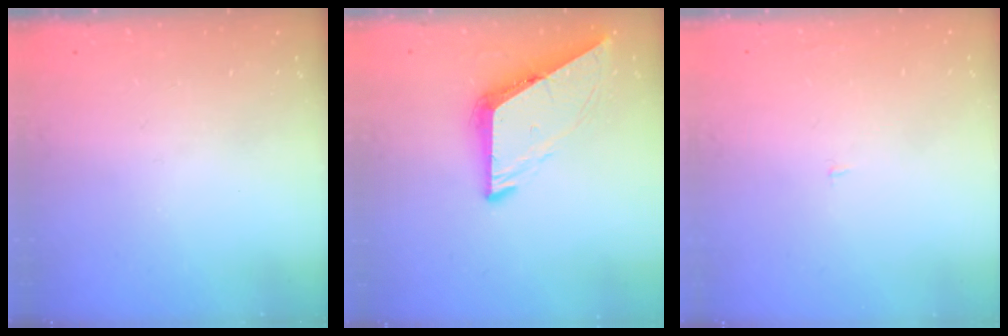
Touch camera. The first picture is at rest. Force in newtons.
{"total": 7.8, "press": 7.8, "slide": 0.6}
{"total": 1.2, "press": 1.2, "slide": 0.1}